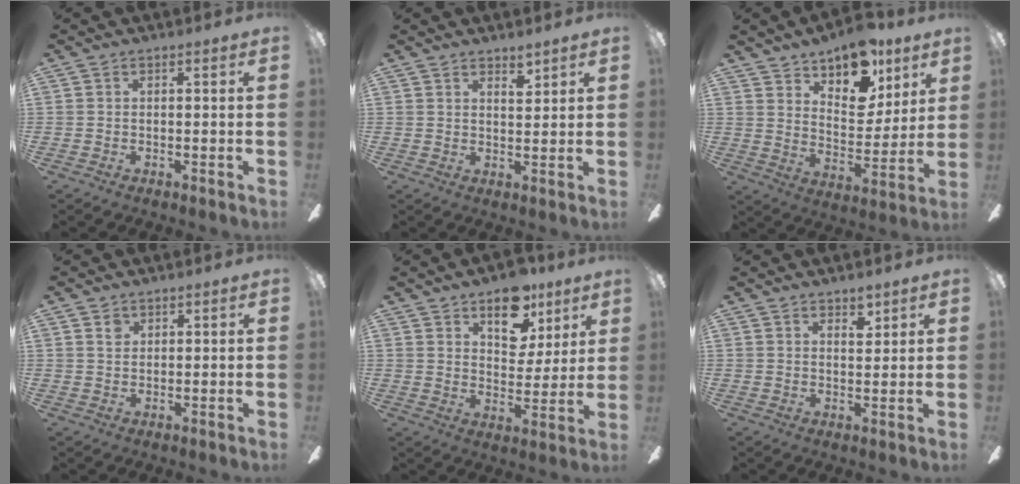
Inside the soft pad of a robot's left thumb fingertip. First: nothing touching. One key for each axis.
{"total": 3.5, "fx": 3.1, "fy": 1.1, "fz": 1.3, "tx": -0.006, "ty": -0.018, "tz": 0.051}
{"total": 14.0, "fx": 10.4, "fy": 7.0, "fz": 6.3, "tx": -0.096, "ty": -0.060, "tz": 0.188}
{"total": 2.0, "fx": 1.4, "fy": 1.3, "fz": 0.5, "tx": 0.005, "ty": -0.007, "tz": 0.023}
{"total": 12.7, "fx": 7.8, "fy": 7.6, "fz": 6.6, "tx": -0.081, "ty": -0.037, "tz": 0.139}
{"total": 4.0, "fx": 3.2, "fy": 1.7, "fz": 1.6, "tx": -0.004, "ty": -0.019, "tz": 0.052}